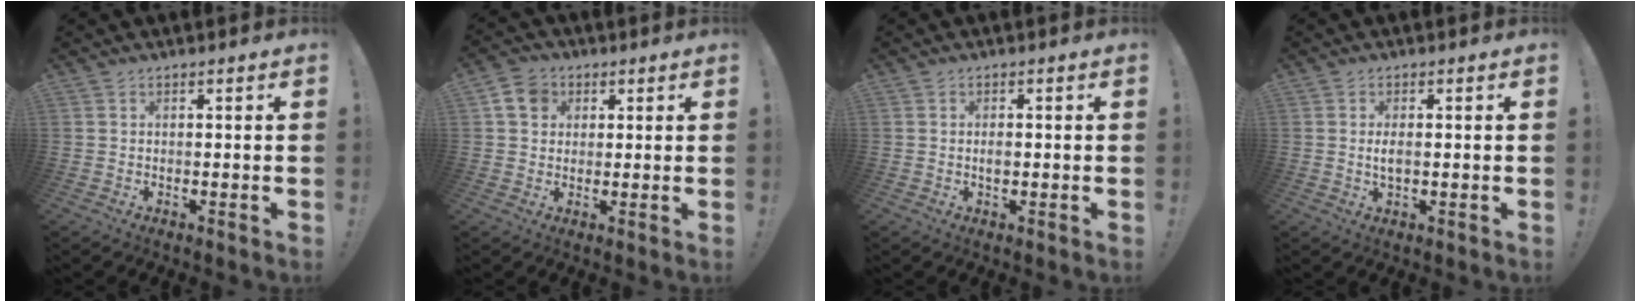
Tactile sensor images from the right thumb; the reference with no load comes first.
{"total": 7.4, "force": [2.6, 6.2, 3.0], "torque": [-0.041, -0.003, 0.053]}
{"total": 1.7, "force": [-0.3, 1.1, 1.3], "torque": [-0.009, -0.003, -0.008]}
{"total": 2.6, "force": [-0.1, 1.1, 2.3], "torque": [-0.037, 0.000, -0.003]}